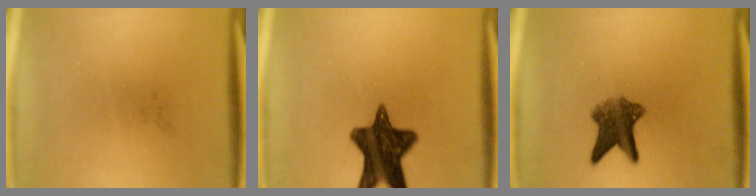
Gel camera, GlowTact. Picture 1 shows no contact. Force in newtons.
{"total": 13.2}
{"total": 6.5}